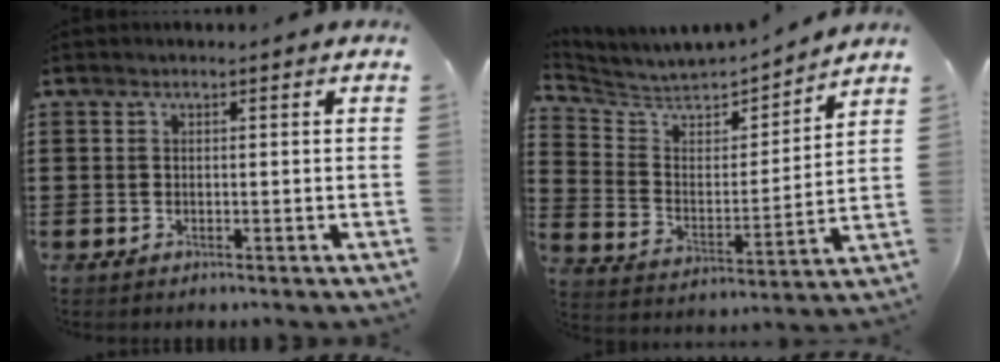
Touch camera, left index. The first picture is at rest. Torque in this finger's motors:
{"motor_torque": [-0.50, 0.88, 0.09, 0.03]}